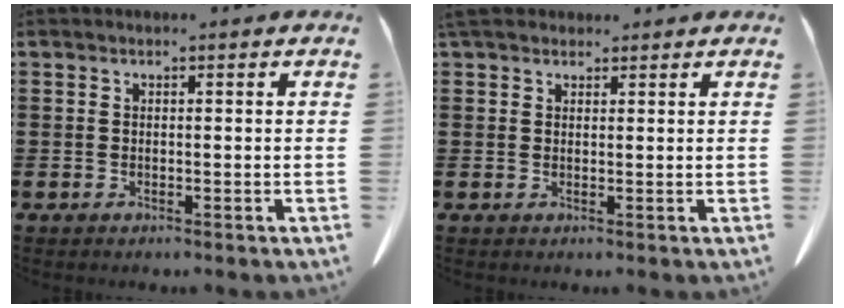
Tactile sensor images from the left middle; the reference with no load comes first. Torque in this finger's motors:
{"motor_torque": [0.95, -0.05, 0.28, 0.10]}